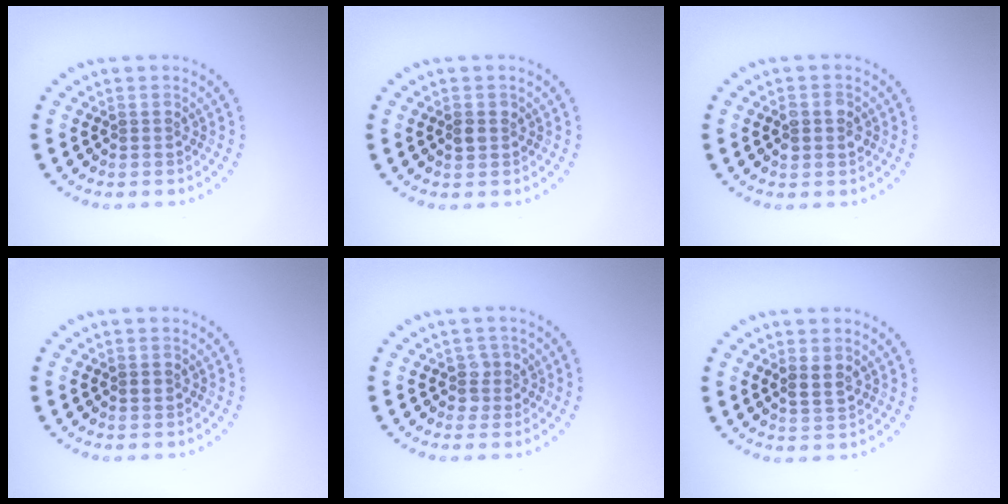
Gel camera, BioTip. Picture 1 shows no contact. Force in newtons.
{"total": 1.1, "press": 1.1, "slide": 0.2}
{"total": 2.3, "press": 2.3, "slide": 0.2}
{"total": 0.5, "press": 0.5, "slide": 0.1}
{"total": 1.6, "press": 1.3, "slide": 1.0}
{"total": 1.3, "press": 1.2, "slide": 0.5}